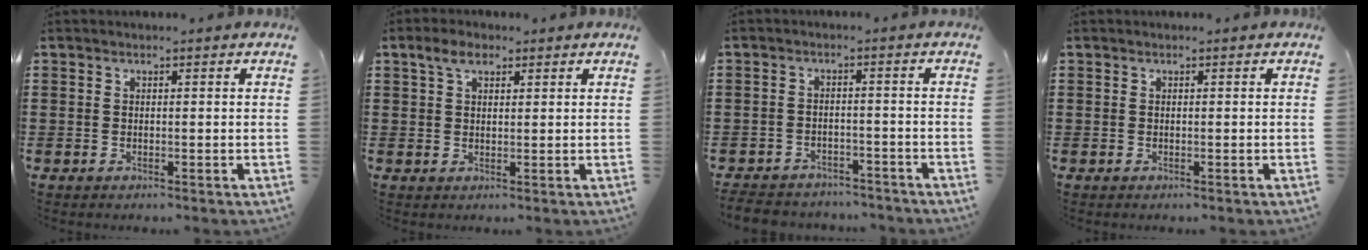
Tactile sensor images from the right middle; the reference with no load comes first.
{"total": 3.5, "force": [2.2, 1.7, 2.2], "torque": [-0.039, 0.005, 0.037]}
{"total": 3.7, "force": [-3.6, 0.8, 0.1], "torque": [-0.011, -0.002, -0.080]}
{"total": 0.0}